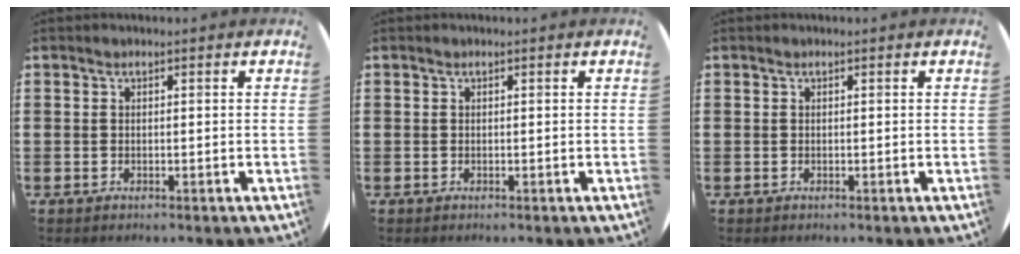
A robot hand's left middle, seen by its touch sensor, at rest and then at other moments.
{"total": 0.0}
{"total": 0.0}